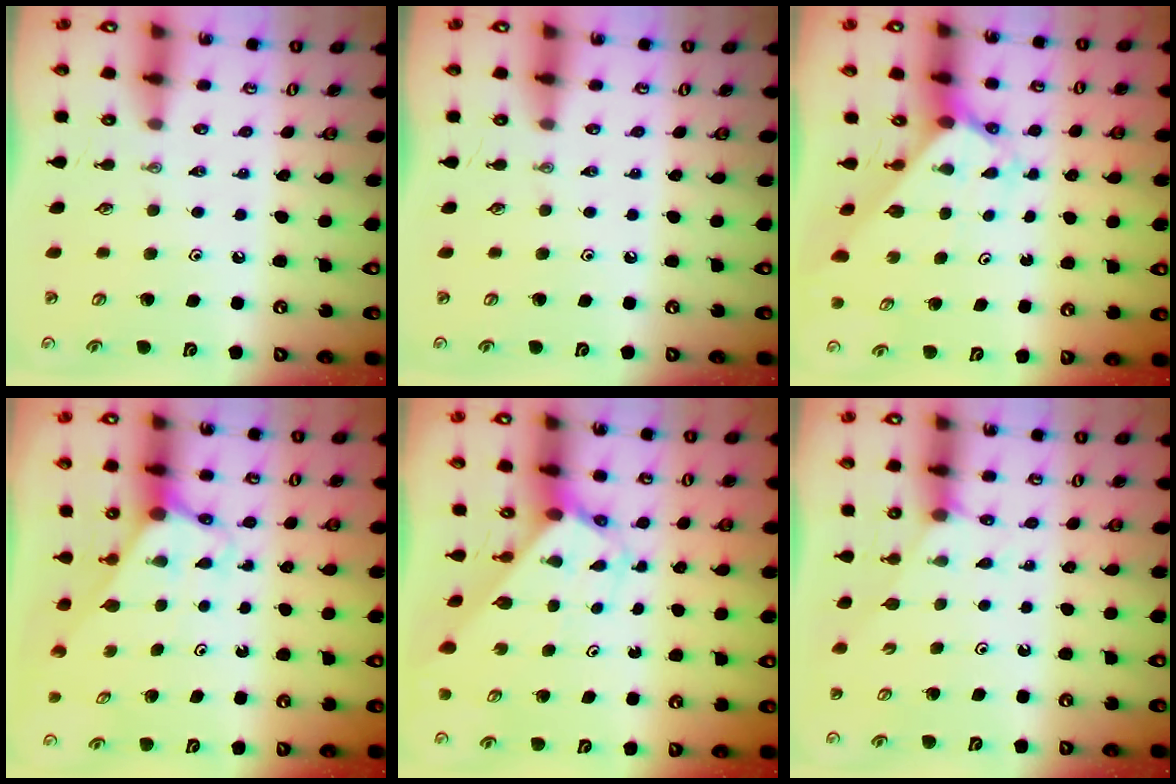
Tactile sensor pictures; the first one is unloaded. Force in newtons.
{"total": 0.0}
{"total": 2.0, "press": 2.0, "slide": 0.1}
{"total": 2.6, "press": 2.6, "slide": 0.2}
{"total": 2.7, "press": 2.7, "slide": 0.2}
{"total": 4.1, "press": 4.1, "slide": 0.4}